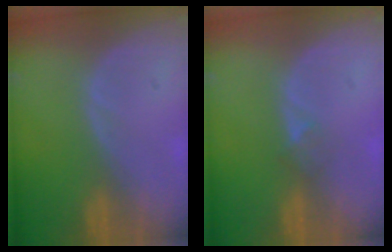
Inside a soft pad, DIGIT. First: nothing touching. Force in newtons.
{"total": 1.5, "press": 1.2, "slide": 1.0}